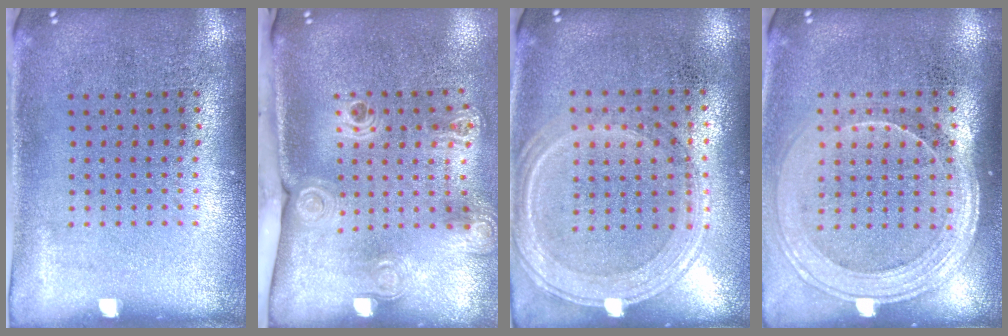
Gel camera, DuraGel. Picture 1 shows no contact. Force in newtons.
{"total": 2.2, "press": 1.6, "slide": 1.6}
{"total": 1.3, "press": 1.2, "slide": 0.3}
{"total": 1.9, "press": 1.6, "slide": 1.0}